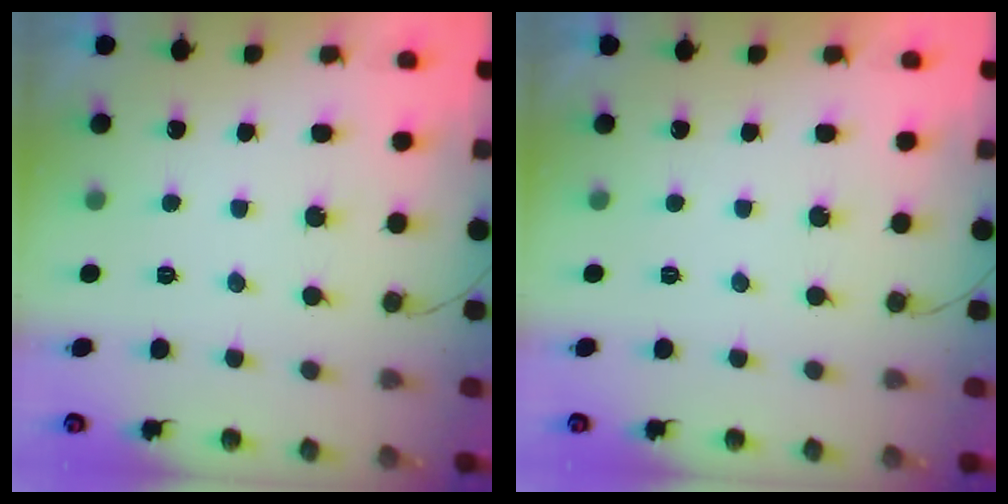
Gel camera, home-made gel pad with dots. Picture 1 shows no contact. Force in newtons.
{"total": 1.8, "press": 1.7, "slide": 0.0}